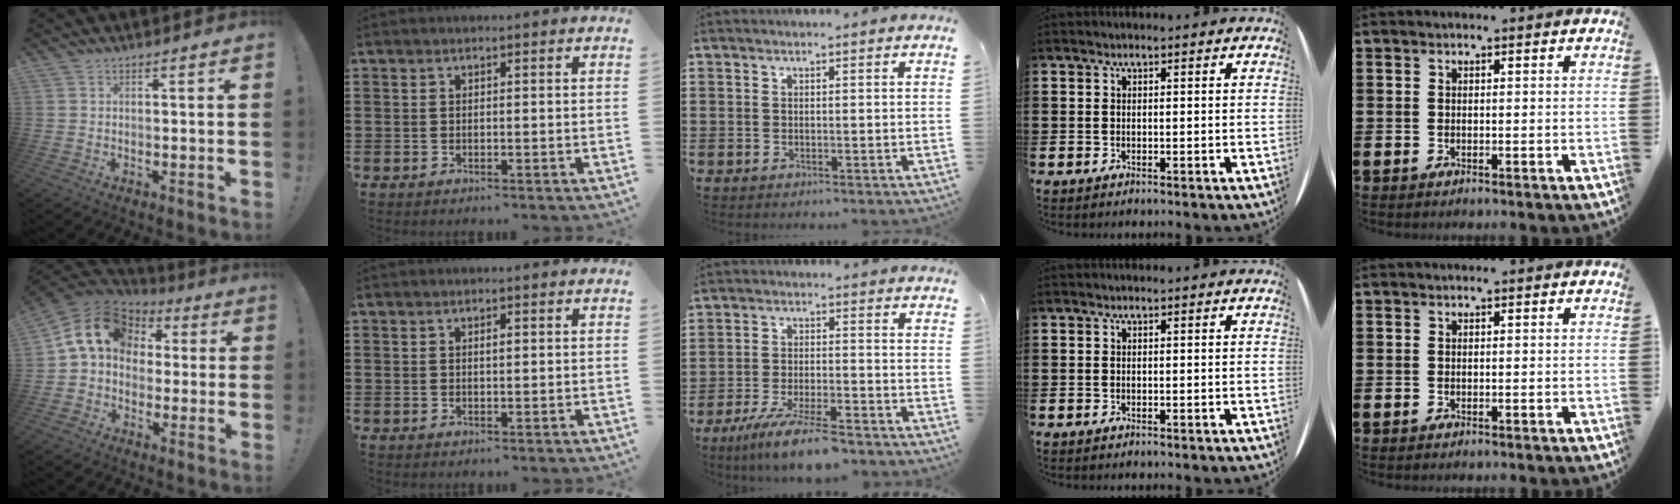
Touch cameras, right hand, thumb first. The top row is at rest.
{"thumb": {"total": 14.0, "force": [3.2, 10.7, 8.5], "torque": [-0.147, 0.003, 0.061]}, "index": {"total": 0.9, "force": [0.2, 0.3, 0.8], "torque": [-0.017, 0.001, 0.003]}, "middle": {"total": 7.4, "force": [-6.1, 0.6, 4.2], "torque": [-0.087, -0.011, -0.113]}}